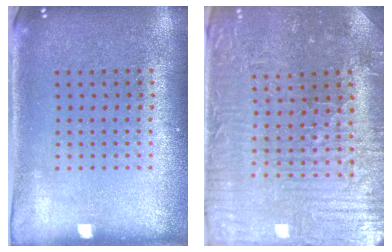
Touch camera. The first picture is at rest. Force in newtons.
{"total": 3.7, "press": 3.7, "slide": 0.5}